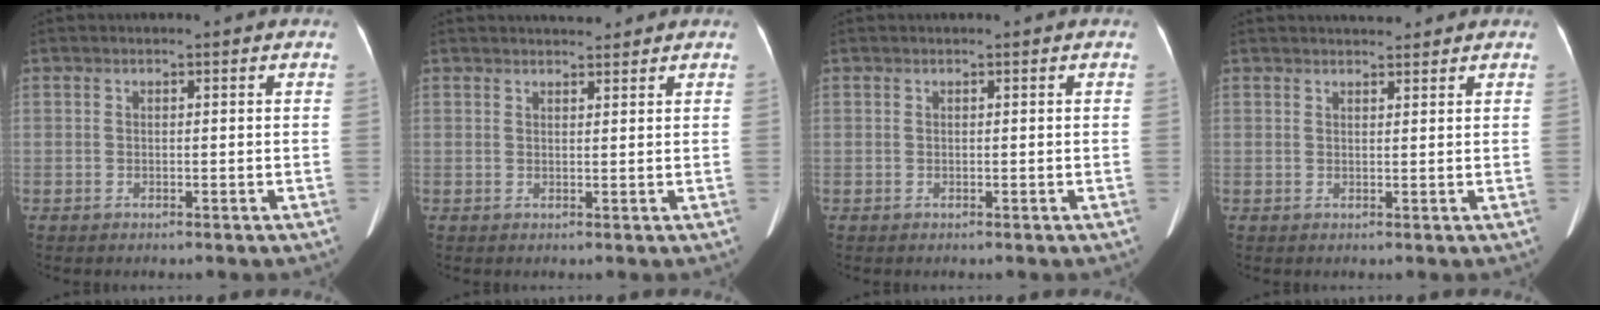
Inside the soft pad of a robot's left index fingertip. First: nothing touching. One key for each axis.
{"total": 3.2, "fx": 3.0, "fy": 0.6, "fz": 0.9, "tx": -0.010, "ty": 0.014, "tz": 0.043}
{"total": 0.0}
{"total": 3.1, "fx": 2.9, "fy": 0.6, "fz": 0.9, "tx": -0.010, "ty": 0.016, "tz": 0.043}